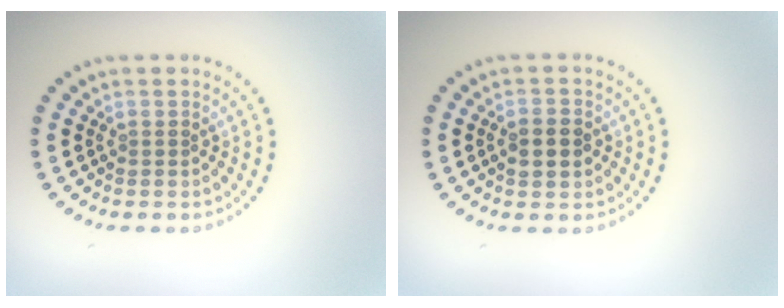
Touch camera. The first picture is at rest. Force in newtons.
{"total": 3.1, "press": 3.1, "slide": 0.2}